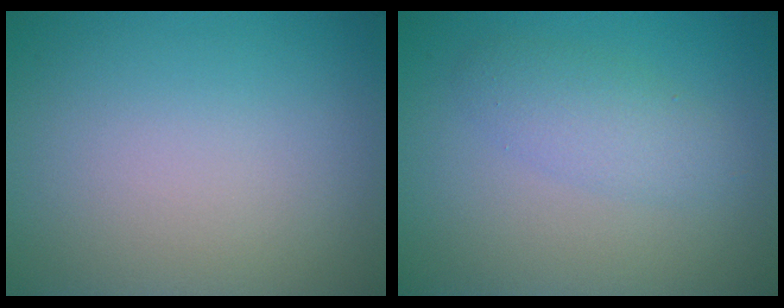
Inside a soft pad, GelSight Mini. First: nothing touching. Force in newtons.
{"total": 2.4, "press": 2.4, "slide": 0.1}